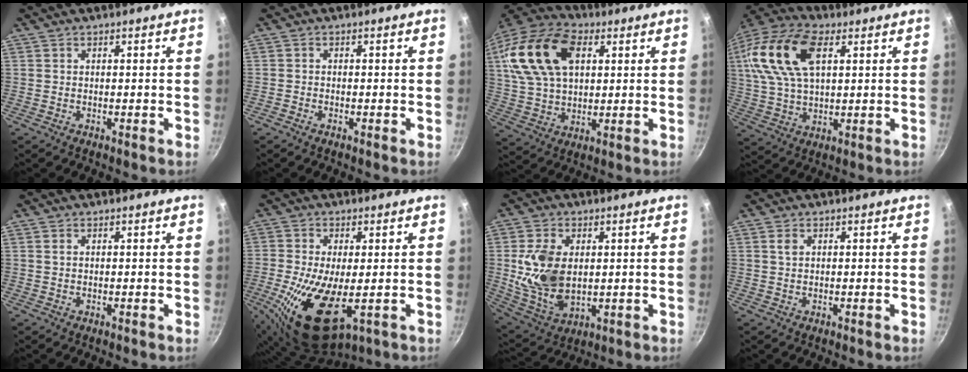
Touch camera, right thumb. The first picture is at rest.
{"total": 0.7, "force": [-0.5, 0.2, 0.5], "torque": [-0.016, 0.000, -0.012]}
{"total": 20.6, "force": [6.2, 12.8, 14.9], "torque": [-0.276, 0.007, 0.111]}
{"total": 18.4, "force": [6.0, 10.1, 14.2], "torque": [-0.278, 0.004, 0.106]}
{"total": 0.8, "force": [0.3, 0.4, 0.6], "torque": [-0.011, 0.001, 0.005]}
{"total": 14.3, "force": [-2.7, 6.4, 12.5], "torque": [-0.243, -0.017, -0.040]}
{"total": 13.1, "force": [1.4, 8.3, 10.1], "torque": [-0.184, -0.020, 0.039]}
{"total": 1.5, "force": [0.6, 0.9, 1.1], "torque": [-0.020, -0.001, 0.012]}